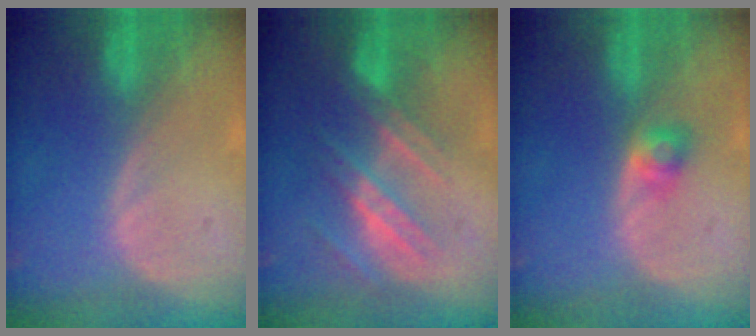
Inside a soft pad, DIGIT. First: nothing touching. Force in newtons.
{"total": 7.4, "press": 6.5, "slide": 3.5}
{"total": 2.6, "press": 2.4, "slide": 1.0}